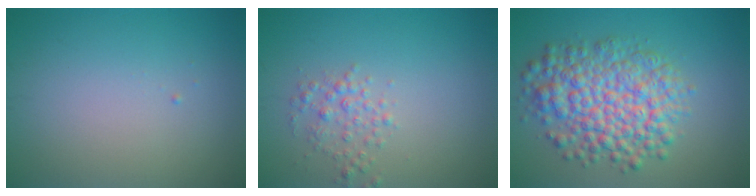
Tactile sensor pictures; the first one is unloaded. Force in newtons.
{"total": 1.9, "press": 1.9, "slide": 0.0}
{"total": 7.8, "press": 7.8, "slide": 0.2}